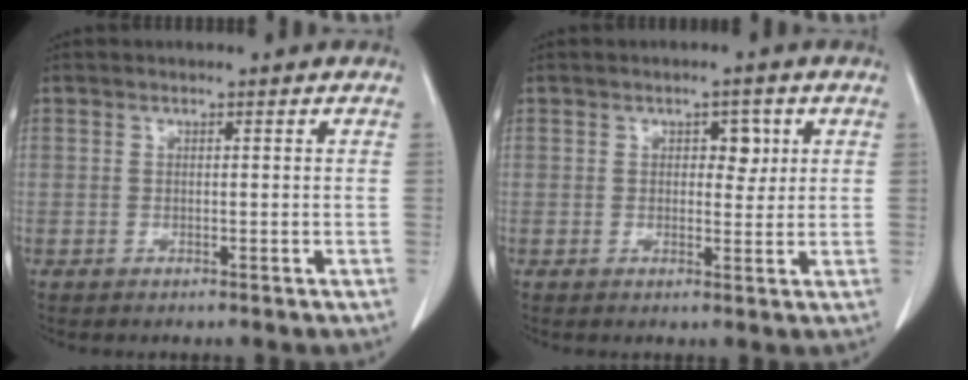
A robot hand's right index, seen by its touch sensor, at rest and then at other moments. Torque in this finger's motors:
{"motor_torque": [-0.11, 0.22, 0.07, -0.01]}